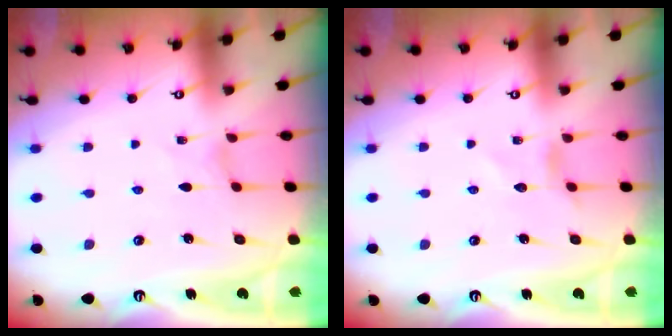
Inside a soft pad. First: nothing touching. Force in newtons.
{"total": 2.3, "press": 2.3, "slide": 0.2}